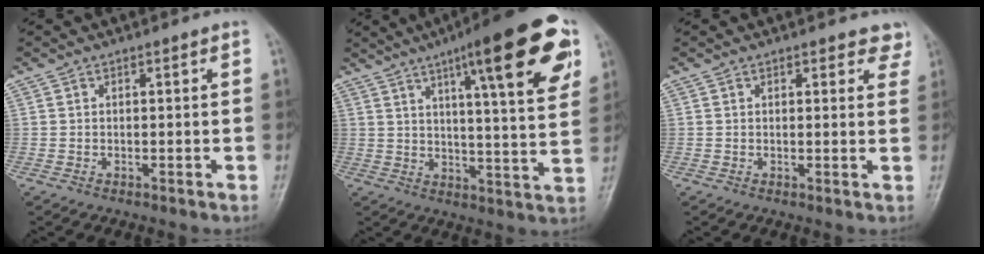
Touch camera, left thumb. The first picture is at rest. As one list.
[{"total": 20.9, "force": [10.3, 4.1, 17.7], "torque": [-0.223, -0.022, 0.142]}, {"total": 3.9, "force": [3.2, 1.8, 1.3], "torque": [0.017, -0.013, 0.026]}]